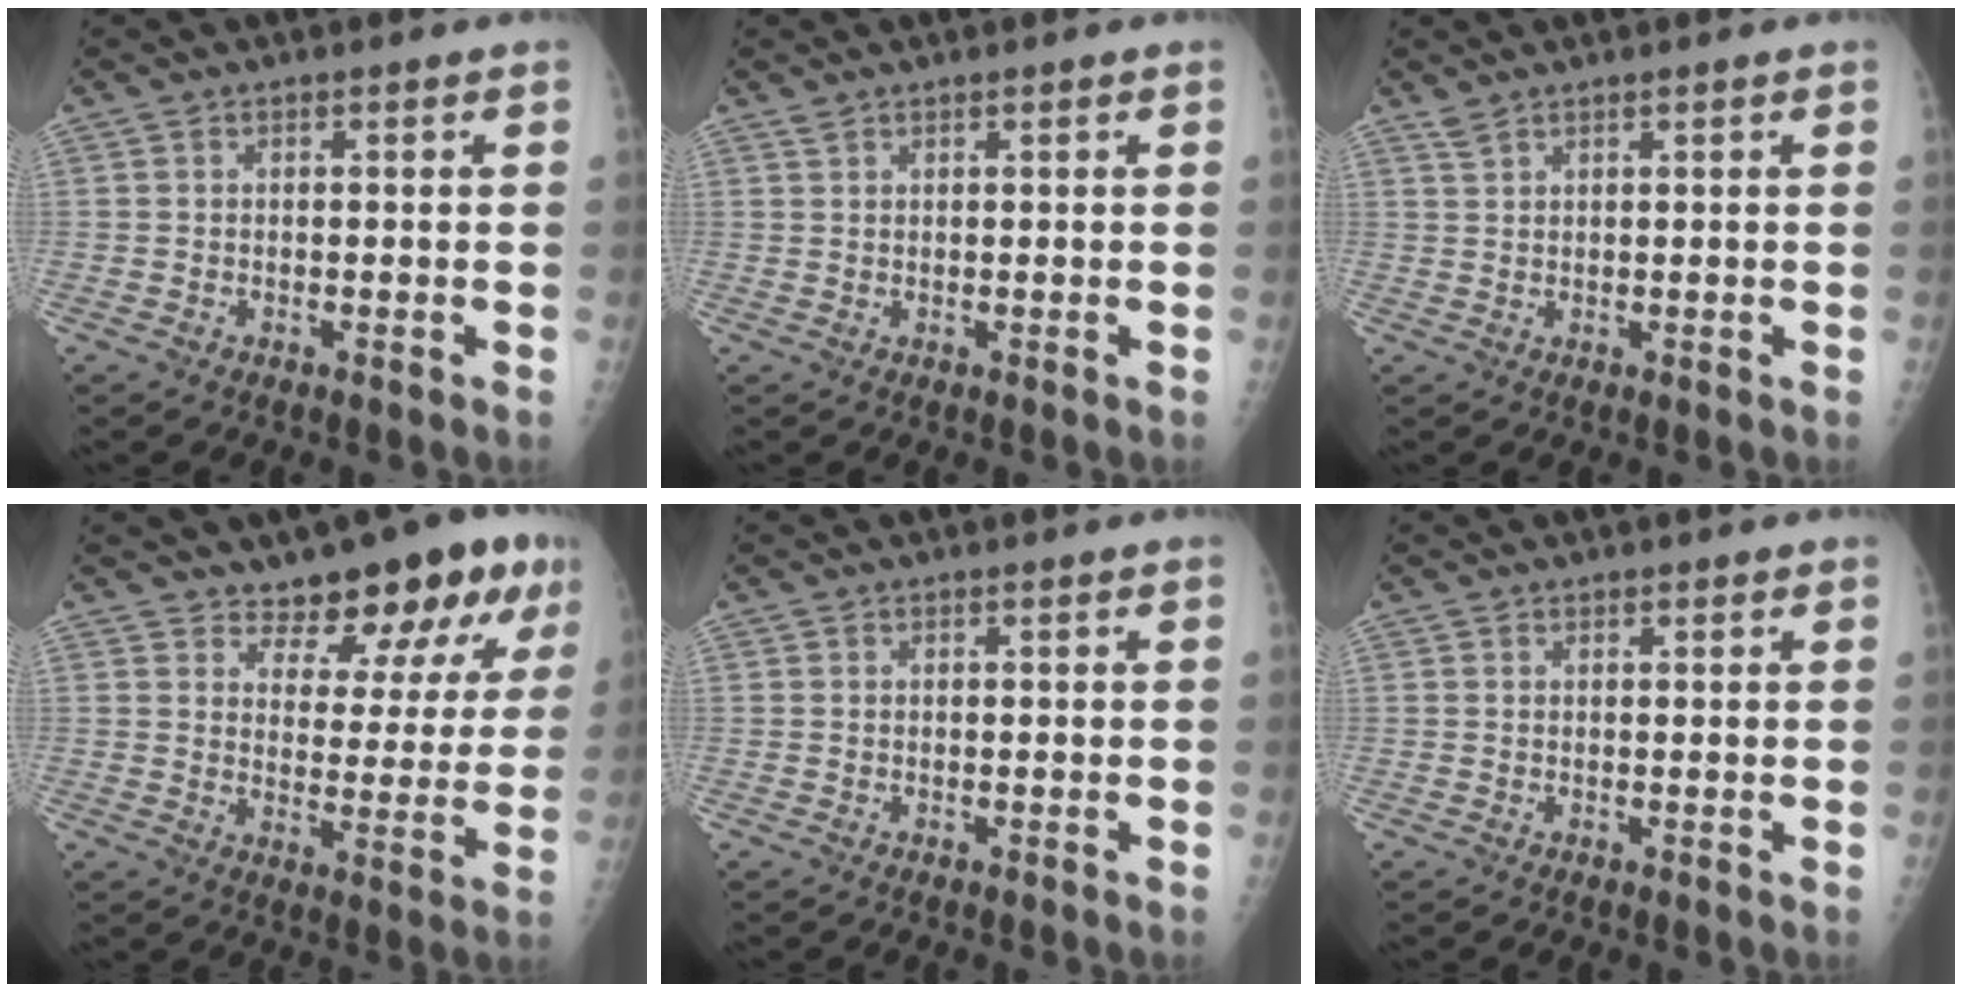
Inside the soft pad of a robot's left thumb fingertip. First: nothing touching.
{"total": 0.8, "force": [0.7, 0.2, 0.4], "torque": [-0.004, 0.002, 0.016]}
{"total": 1.6, "force": [1.4, 0.3, 0.8], "torque": [-0.014, 0.002, 0.032]}
{"total": 12.9, "force": [9.1, 5.2, 7.6], "torque": [-0.059, -0.057, 0.123]}
{"total": 0.0}
{"total": 0.6, "force": [0.5, 0.3, 0.2], "torque": [0.000, -0.003, 0.005]}